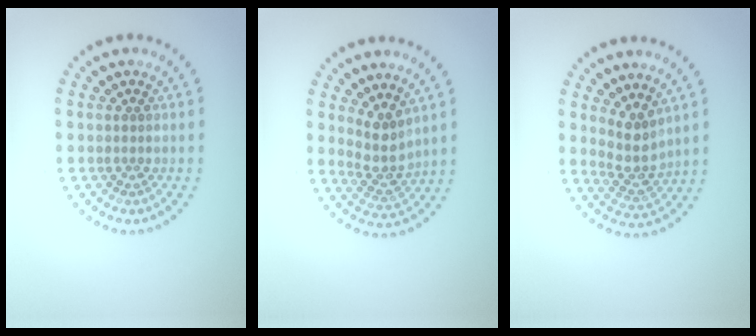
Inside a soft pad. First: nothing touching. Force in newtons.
{"total": 2.9, "press": 2.3, "slide": 1.8}
{"total": 2.9, "press": 2.3, "slide": 1.8}